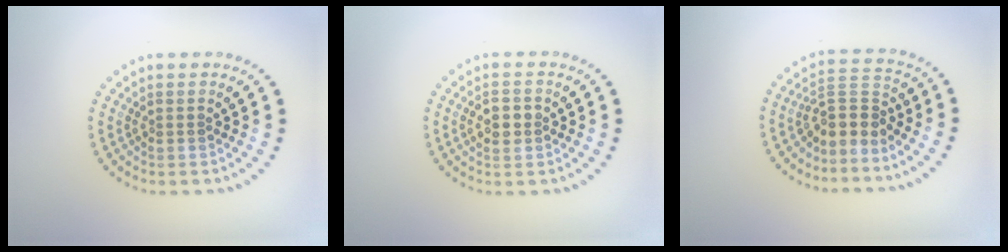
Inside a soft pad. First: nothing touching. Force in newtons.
{"total": 2.1, "press": 2.1, "slide": 0.3}
{"total": 3.1, "press": 2.3, "slide": 2.1}